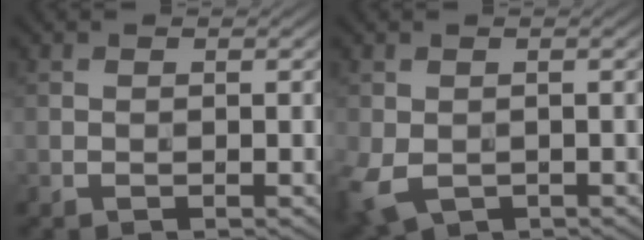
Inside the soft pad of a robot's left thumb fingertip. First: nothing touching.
{"total": 5.2, "force": [-1.6, 3.6, 3.4], "torque": [-0.095, -0.019, -0.028]}